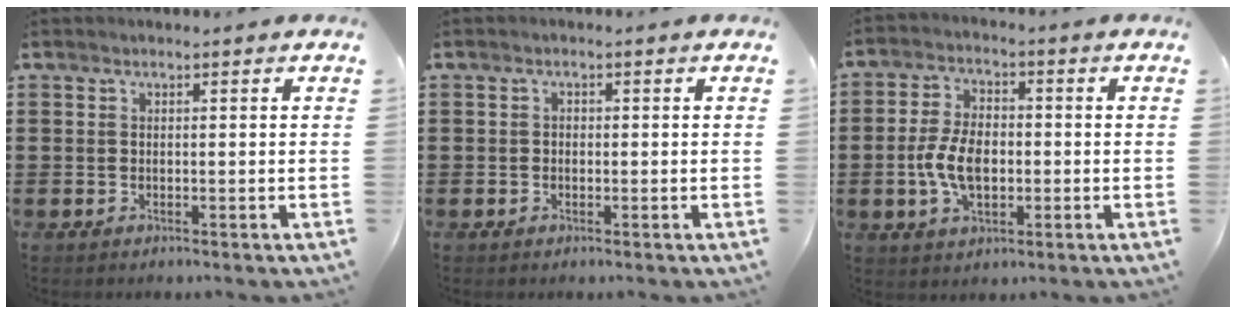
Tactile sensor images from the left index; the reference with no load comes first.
{"total": 0.9, "force": [-0.1, 0.7, 0.5], "torque": [-0.012, 0.003, -0.003]}
{"total": 7.3, "force": [-1.1, 4.2, 5.9], "torque": [-0.131, 0.004, -0.025]}